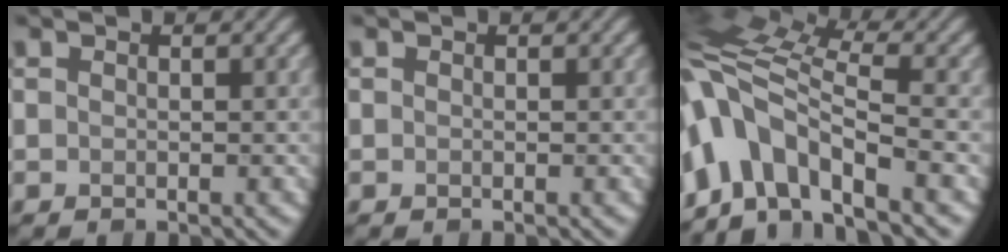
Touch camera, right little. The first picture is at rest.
{"total": 0.0}
{"total": 11.3, "force": [-3.4, 5.8, 9.1], "torque": [-0.188, 0.014, -0.070]}